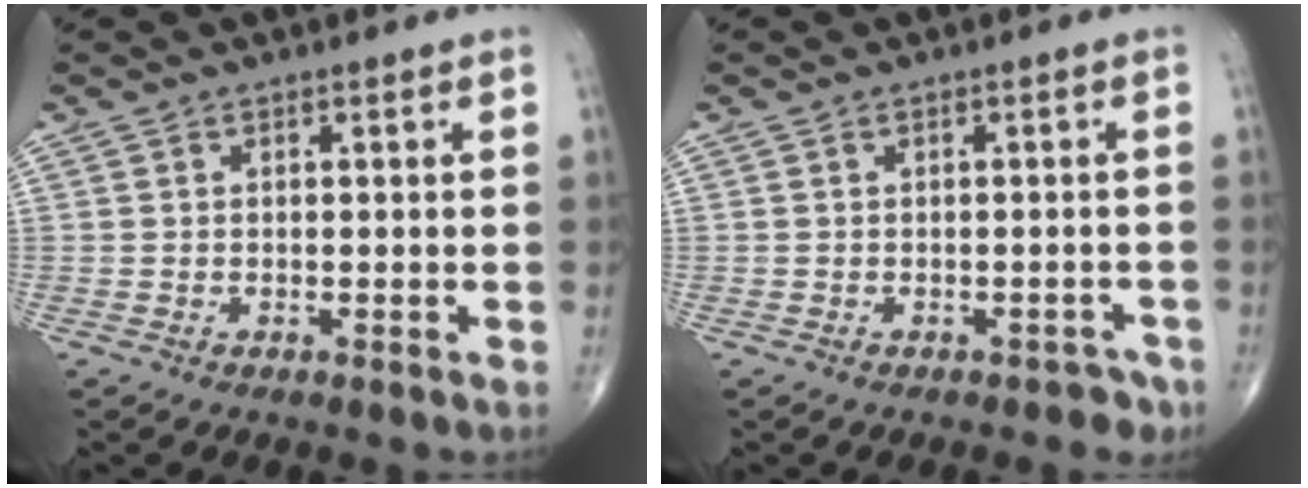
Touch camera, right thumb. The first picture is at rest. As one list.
[{"total": 2.8, "force": [-2.0, 1.8, 0.8], "torque": [0.006, 0.018, -0.023]}]